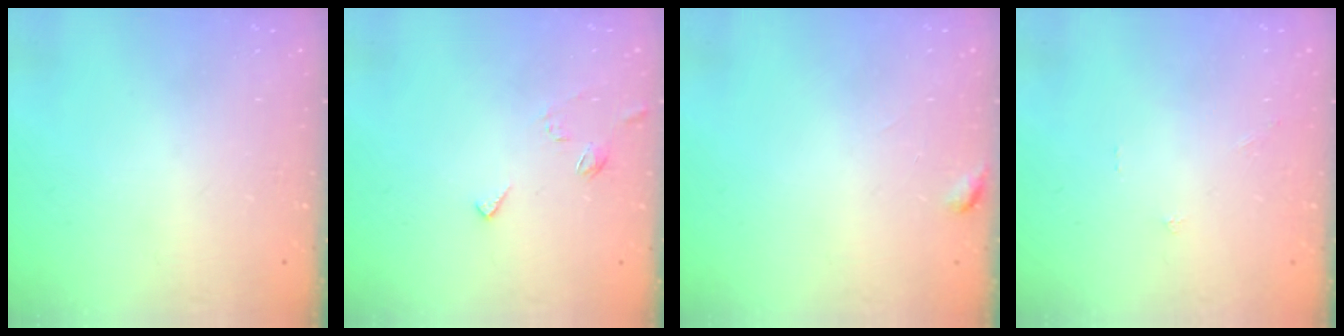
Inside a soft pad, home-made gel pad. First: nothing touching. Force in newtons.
{"total": 3.7, "press": 3.7, "slide": 0.7}
{"total": 2.6, "press": 2.5, "slide": 0.3}
{"total": 0.0}